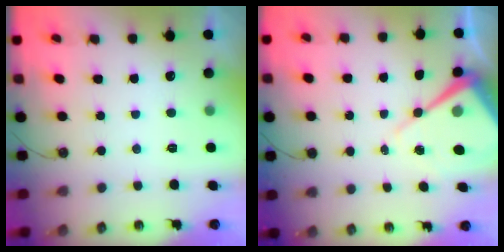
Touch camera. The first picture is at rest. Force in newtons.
{"total": 11.0, "press": 11.0, "slide": 1.0}